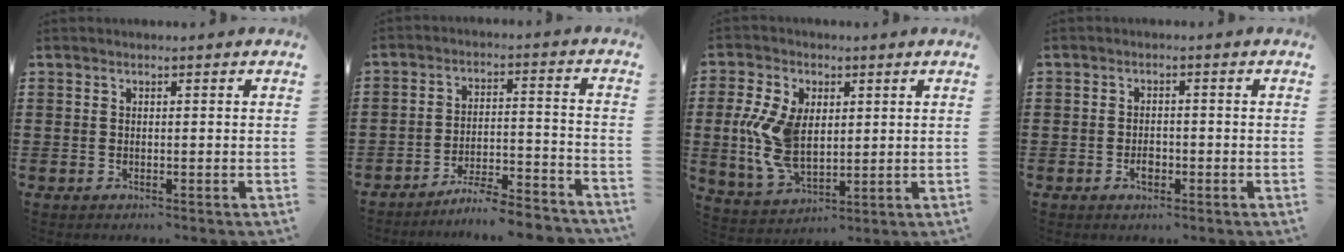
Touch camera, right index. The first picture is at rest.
{"total": 6.6, "force": [-6.2, 0.2, 2.1], "torque": [-0.038, 0.004, -0.121]}
{"total": 10.1, "force": [1.1, 6.5, 7.7], "torque": [-0.197, 0.002, 0.015]}
{"total": 2.3, "force": [-0.9, 1.2, 1.7], "torque": [-0.033, 0.001, -0.016]}